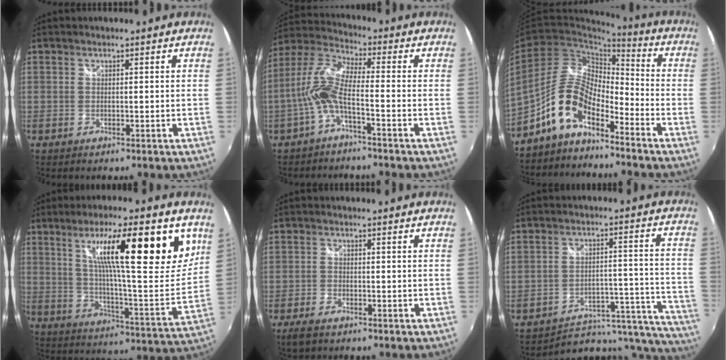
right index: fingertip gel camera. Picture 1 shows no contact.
{"total": 8.6, "force": [-2.5, 1.9, 7.9], "torque": [-0.181, 0.014, -0.050]}
{"total": 10.4, "force": [-7.2, 4.0, 6.3], "torque": [-0.133, 0.022, -0.142]}
{"total": 23.7, "force": [11.2, 4.5, 20.3], "torque": [-0.294, 0.007, 0.186]}
{"total": 4.2, "force": [-3.0, 1.7, 2.4], "torque": [-0.060, -0.010, -0.056]}
{"total": 19.5, "force": [-17.3, 6.2, 6.5], "torque": [-0.065, 0.023, -0.217]}